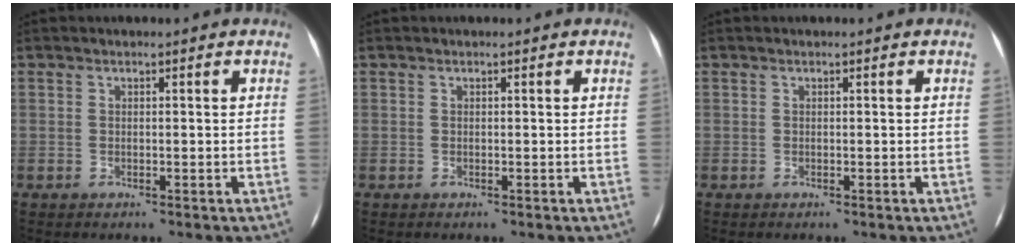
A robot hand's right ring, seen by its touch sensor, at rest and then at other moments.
{"total": 0.0}
{"total": 0.0}